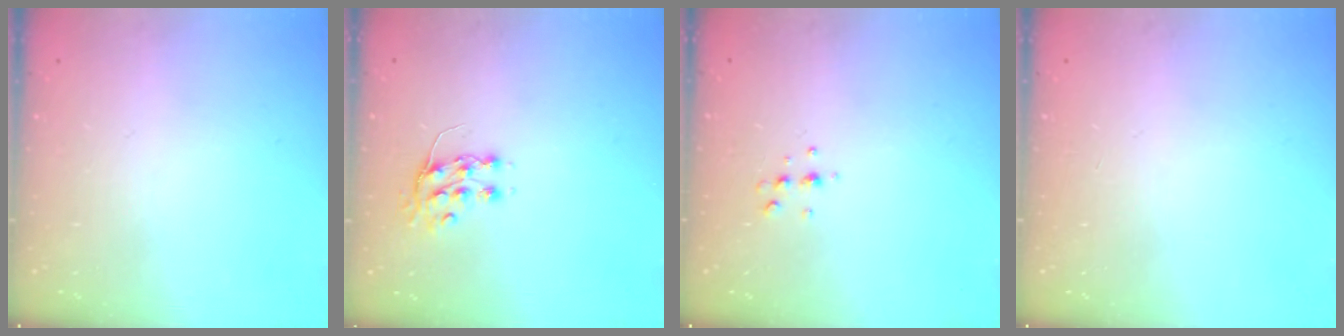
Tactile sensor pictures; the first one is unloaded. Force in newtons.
{"total": 7.6, "press": 7.5, "slide": 0.9}
{"total": 4.7, "press": 4.6, "slide": 0.6}
{"total": 0.0}